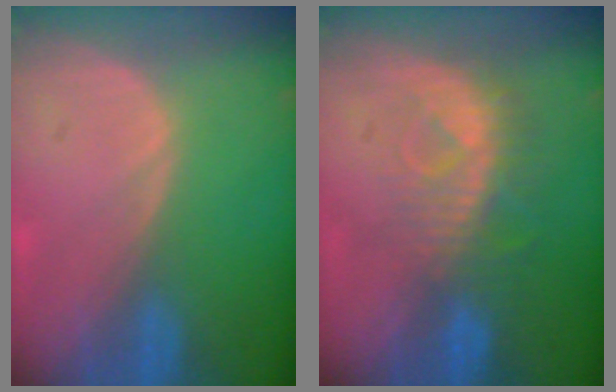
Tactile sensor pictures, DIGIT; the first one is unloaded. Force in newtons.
{"total": 8.2, "press": 7.4, "slide": 3.5}